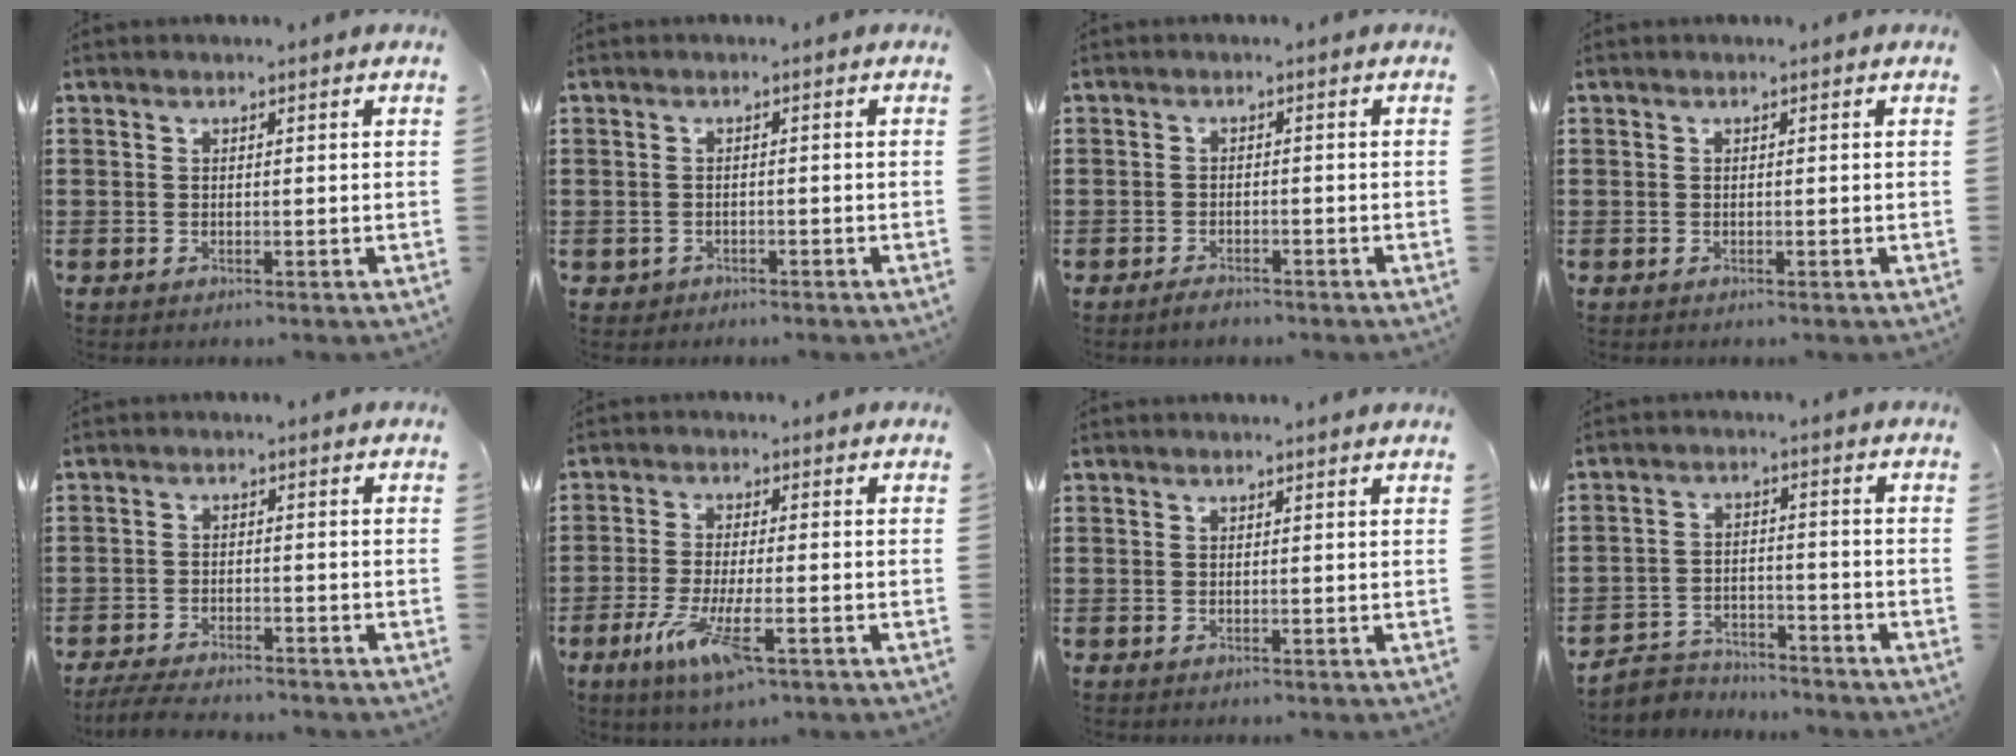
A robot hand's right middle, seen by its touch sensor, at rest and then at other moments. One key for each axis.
{"total": 0.9, "fx": -0.8, "fy": 0.5, "fz": -0.1, "tx": -0.002, "ty": 0.000, "tz": -0.018}
{"total": 1.5, "fx": -1.4, "fy": 0.3, "fz": 0.3, "tx": -0.011, "ty": -0.001, "tz": -0.028}
{"total": 0.0}
{"total": 3.8, "fx": -3.7, "fy": 0.4, "fz": 0.9, "tx": -0.022, "ty": -0.004, "tz": -0.075}
{"total": 7.8, "fx": -3.4, "fy": 1.8, "fz": 6.8, "tx": -0.146, "ty": -0.015, "tz": -0.063}
{"total": 0.0}
{"total": 4.2, "fx": -4.1, "fy": 0.9, "fz": 0.1, "tx": -0.015, "ty": 0.003, "tz": -0.088}